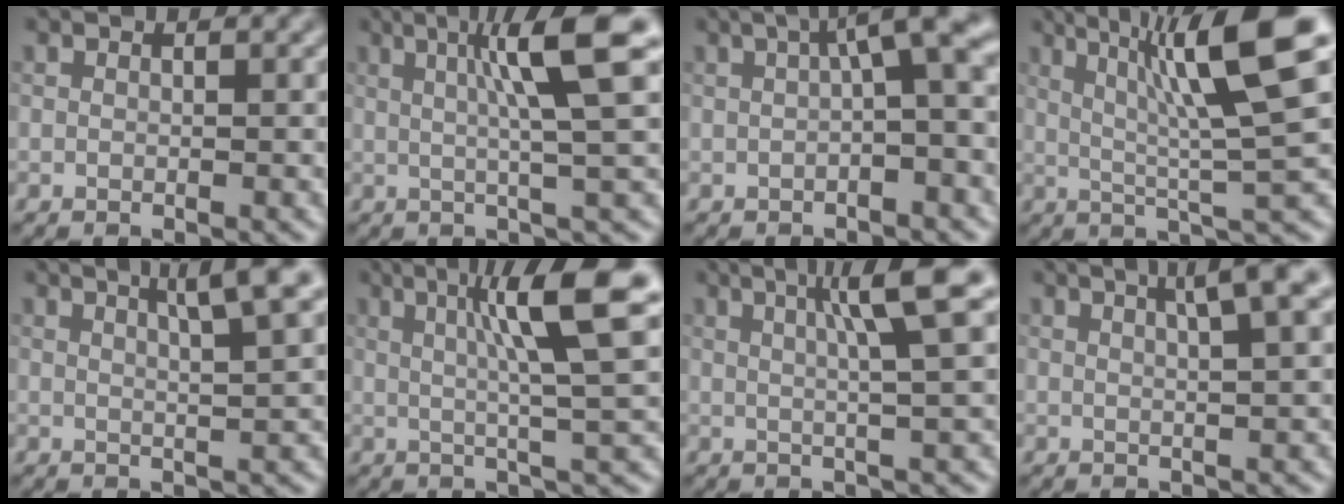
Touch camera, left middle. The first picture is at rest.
{"total": 7.6, "force": [2.0, 1.0, 7.3], "torque": [-0.101, 0.018, 0.029]}
{"total": 5.3, "force": [0.9, 1.0, 5.2], "torque": [-0.065, 0.022, 0.005]}
{"total": 10.2, "force": [3.3, 1.3, 9.6], "torque": [-0.144, 0.009, 0.054]}
{"total": 4.7, "force": [2.5, 0.6, 3.9], "torque": [-0.049, 0.013, 0.037]}
{"total": 9.3, "force": [2.6, 1.4, 8.8], "torque": [-0.118, 0.015, 0.036]}
{"total": 6.1, "force": [2.0, 0.7, 5.7], "torque": [-0.079, 0.016, 0.032]}
{"total": 4.4, "force": [2.1, 0.6, 3.8], "torque": [-0.046, 0.013, 0.029]}